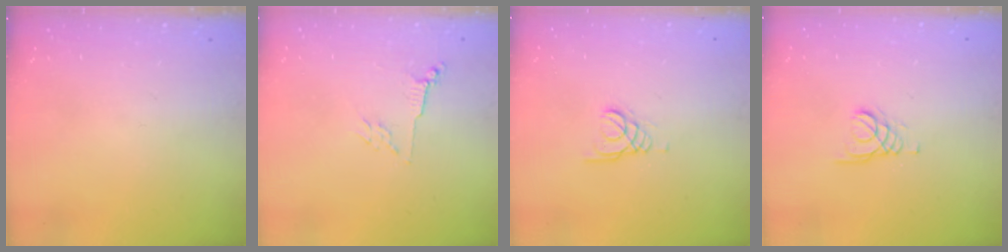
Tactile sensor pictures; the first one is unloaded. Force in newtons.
{"total": 2.8, "press": 2.7, "slide": 0.6}
{"total": 1.5, "press": 1.5, "slide": 0.1}
{"total": 1.8, "press": 1.8, "slide": 0.2}